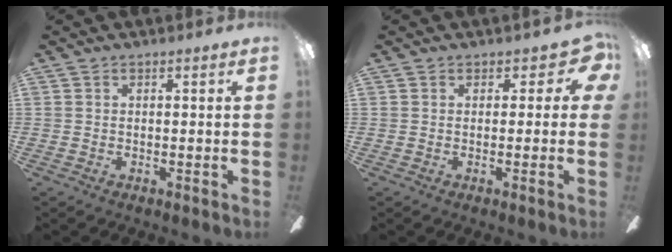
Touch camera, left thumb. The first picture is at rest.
{"total": 4.2, "force": [1.3, 2.9, 2.7], "torque": [-0.027, -0.002, 0.022]}